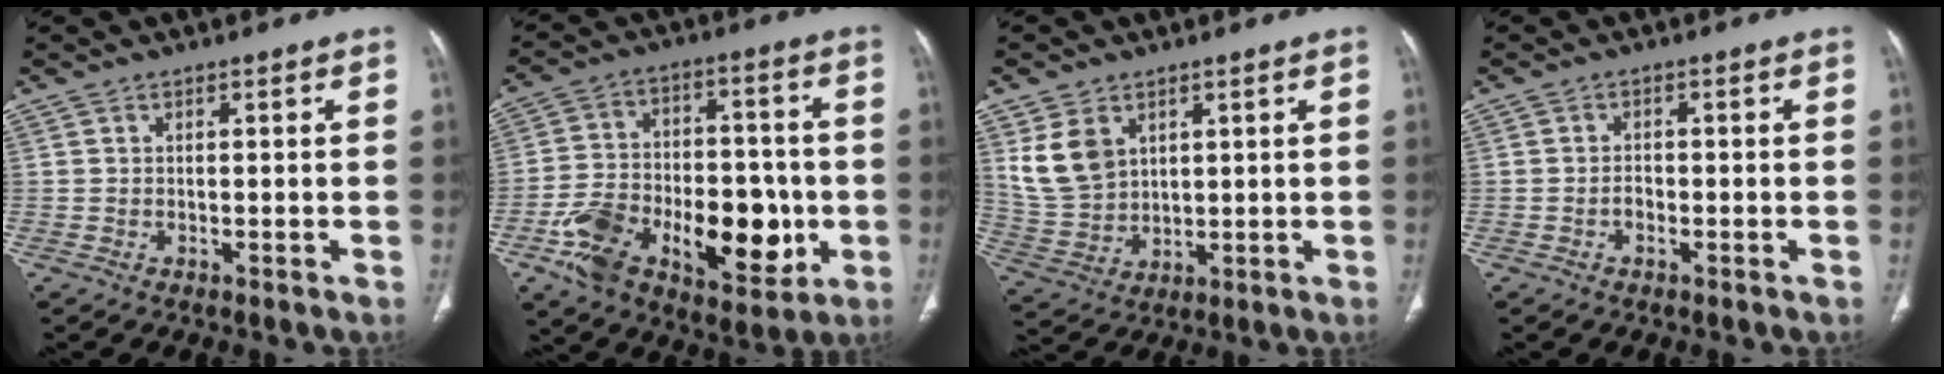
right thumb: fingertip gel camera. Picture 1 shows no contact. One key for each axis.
{"total": 23.5, "fx": -6.9, "fy": 13.1, "fz": 18.2, "tx": -0.278, "ty": 0.024, "tz": -0.093}
{"total": 9.1, "fx": 3.8, "fy": 6.5, "fz": 5.1, "tx": -0.088, "ty": -0.014, "tz": 0.096}
{"total": 1.5, "fx": -0.7, "fy": 0.9, "fz": 0.9, "tx": -0.015, "ty": 0.005, "tz": -0.014}